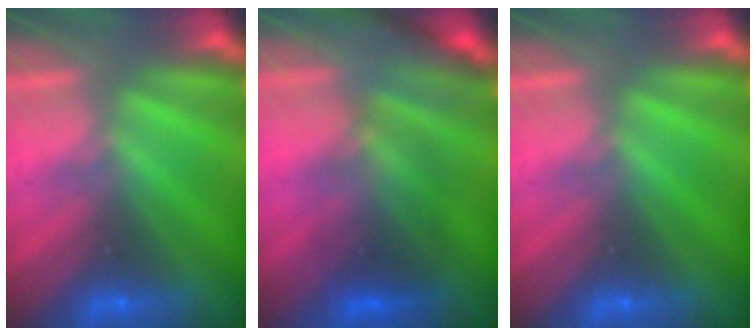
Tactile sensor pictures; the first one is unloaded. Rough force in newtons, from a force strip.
{"total": 2.4}
{"total": 0.0}